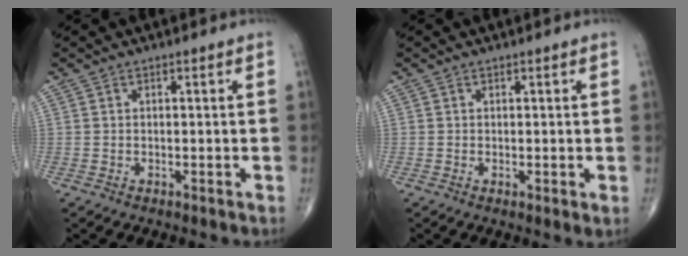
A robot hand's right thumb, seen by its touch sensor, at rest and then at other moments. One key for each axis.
{"total": 1.4, "fx": 0.0, "fy": 0.3, "fz": 1.4, "tx": -0.023, "ty": -0.006, "tz": -0.002}